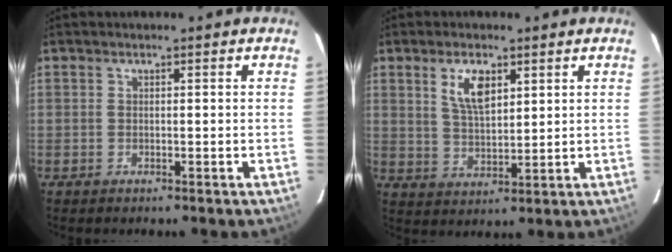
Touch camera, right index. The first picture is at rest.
{"total": 6.7, "force": [3.1, 3.0, 5.0], "torque": [-0.090, 0.004, 0.064]}